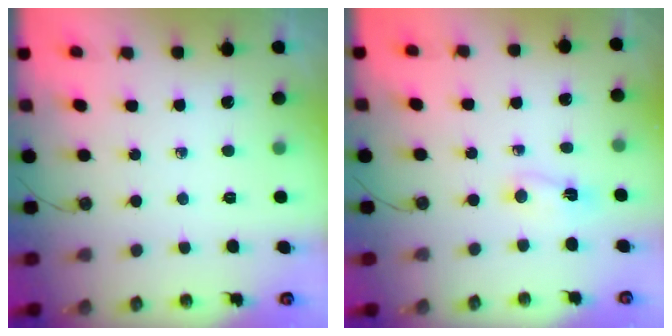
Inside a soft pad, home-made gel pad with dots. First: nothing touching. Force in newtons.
{"total": 2.0, "press": 1.6, "slide": 1.2}